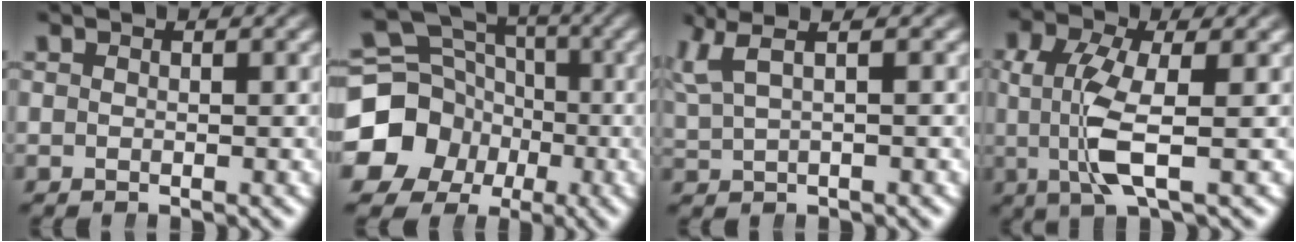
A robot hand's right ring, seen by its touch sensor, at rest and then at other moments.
{"total": 17.2, "force": [-2.7, 15.8, 6.2], "torque": [-0.136, -0.065, -0.049]}
{"total": 4.8, "force": [2.2, 2.5, 3.5], "torque": [-0.070, 0.015, 0.036]}
{"total": 4.9, "force": [-0.1, 1.5, 4.6], "torque": [-0.104, -0.020, 0.006]}